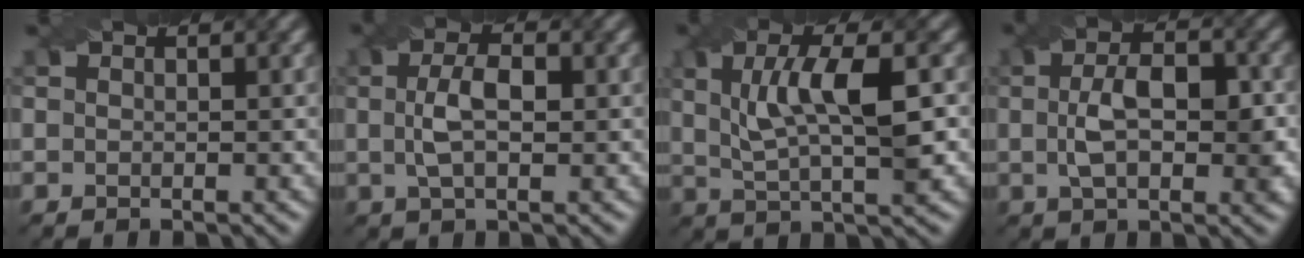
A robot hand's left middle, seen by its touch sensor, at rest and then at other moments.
{"total": 3.6, "force": [0.2, 1.5, 3.3], "torque": [-0.074, 0.005, 0.001]}
{"total": 7.1, "force": [1.3, 2.3, 6.6], "torque": [-0.120, 0.006, 0.024]}
{"total": 5.8, "force": [0.0, 2.8, 5.1], "torque": [-0.089, 0.002, -0.002]}